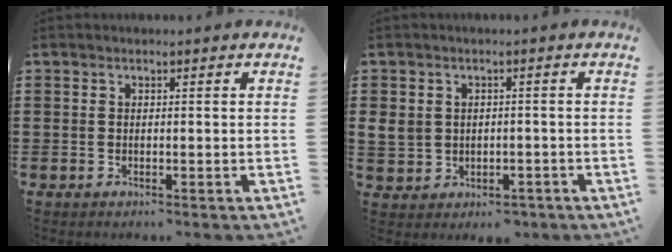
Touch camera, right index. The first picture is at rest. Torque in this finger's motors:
{"motor_torque": [0.35, -0.11, 0.10, 0.05]}